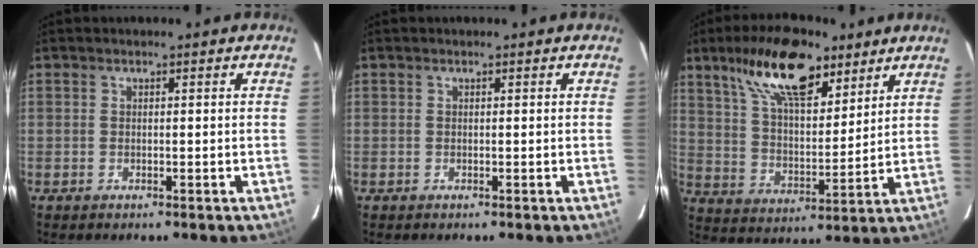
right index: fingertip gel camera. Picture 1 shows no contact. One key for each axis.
{"total": 0.0}
{"total": 17.1, "fx": 10.8, "fy": 7.0, "fz": 11.3, "tx": -0.202, "ty": 0.020, "tz": 0.193}